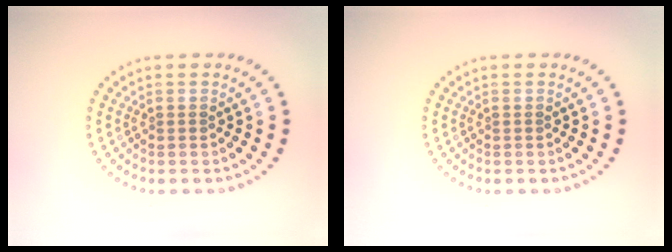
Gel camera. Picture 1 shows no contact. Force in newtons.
{"total": 0.0}